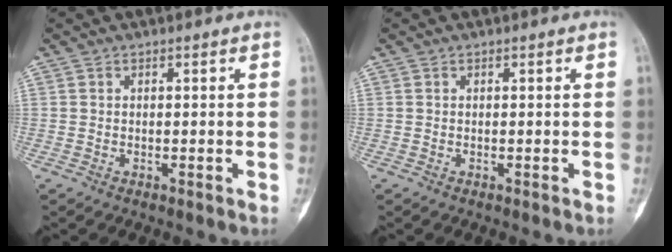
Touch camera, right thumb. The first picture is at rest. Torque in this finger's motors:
{"motor_torque": [0.00, 0.00, 0.03, -0.03, 0.01]}